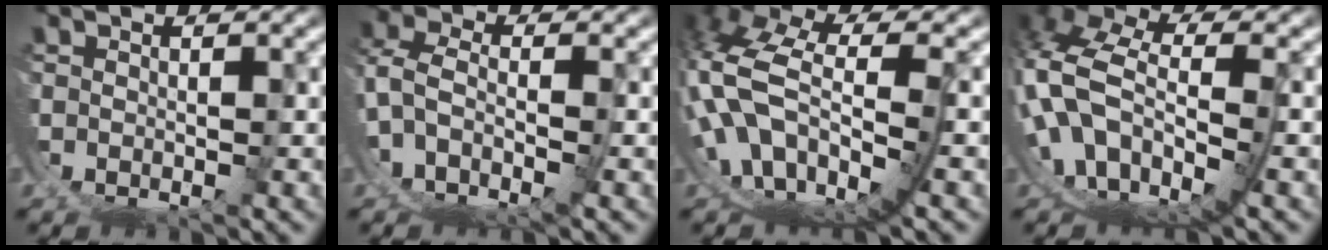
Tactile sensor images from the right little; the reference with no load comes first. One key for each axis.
{"total": 5.6, "fx": -2.5, "fy": 3.3, "fz": 3.8, "tx": -0.095, "ty": -0.032, "tz": -0.031}
{"total": 10.2, "fx": -1.4, "fy": 6.9, "fz": 7.4, "tx": -0.184, "ty": -0.046, "tz": -0.006}
{"total": 11.3, "fx": -2.0, "fy": 8.8, "fz": 6.8, "tx": -0.179, "ty": -0.056, "tz": -0.020}